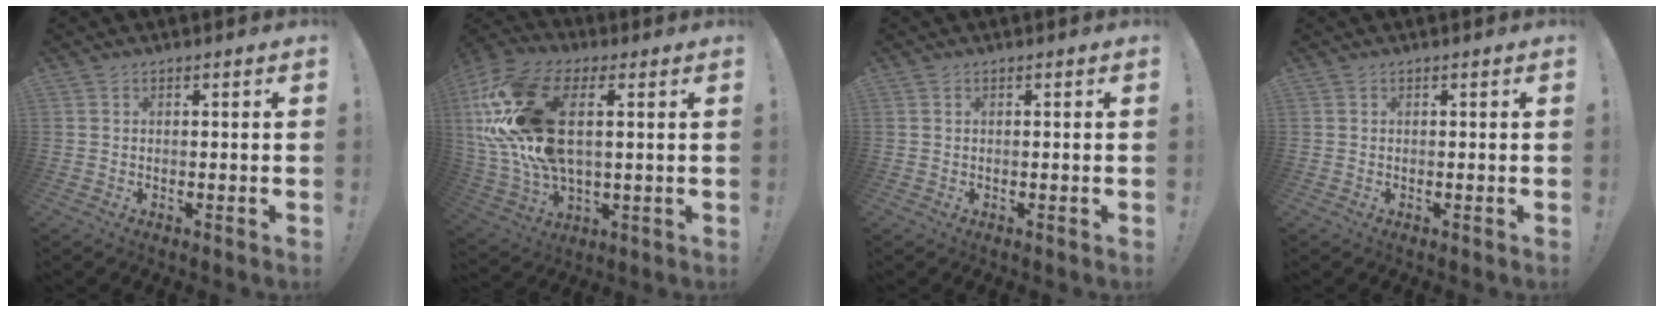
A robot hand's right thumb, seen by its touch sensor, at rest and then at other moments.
{"total": 24.3, "force": [5.2, 13.6, 19.5], "torque": [-0.392, -0.005, 0.099]}
{"total": 0.0}
{"total": 0.0}